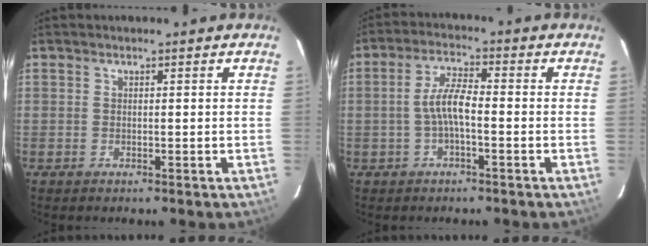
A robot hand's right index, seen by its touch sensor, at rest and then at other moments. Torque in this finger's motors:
{"motor_torque": [1.12, -0.27, 0.65, 0.16]}